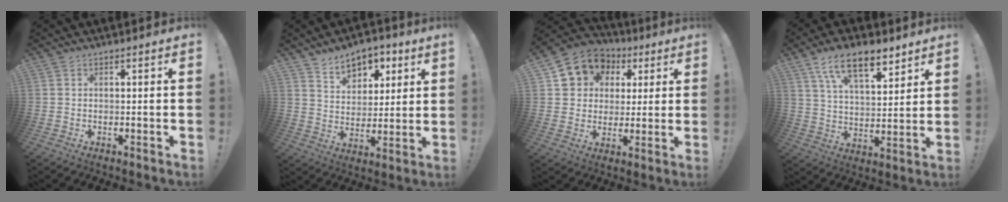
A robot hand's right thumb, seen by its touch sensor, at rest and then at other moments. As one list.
[{"total": 9.1, "force": [6.3, 5.8, 3.2], "torque": [-0.037, -0.041, 0.117]}, {"total": 11.2, "force": [4.4, 9.7, 3.4], "torque": [-0.047, -0.021, 0.091]}, {"total": 13.8, "force": [9.1, 5.3, 8.9], "torque": [-0.142, -0.043, 0.159]}]